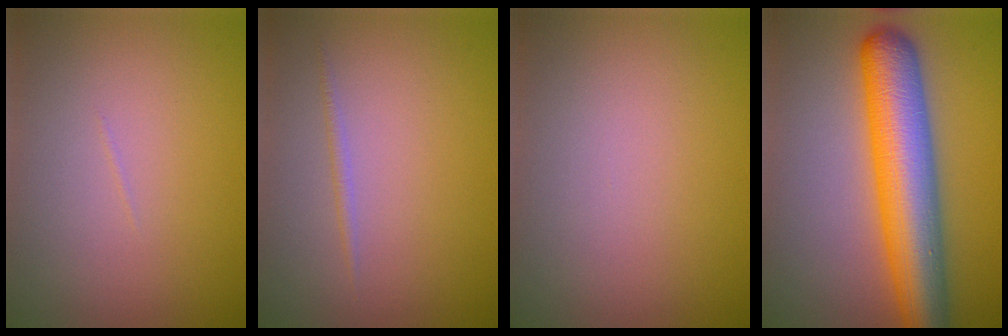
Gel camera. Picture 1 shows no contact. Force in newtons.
{"total": 0.6, "press": 0.6, "slide": 0.0}
{"total": 0.0}
{"total": 9.6, "press": 9.6, "slide": 0.3}